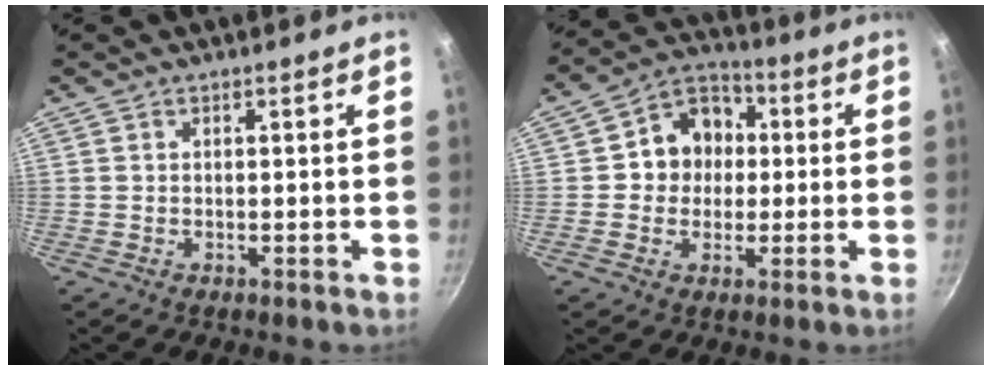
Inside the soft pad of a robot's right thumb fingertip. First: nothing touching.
{"total": 10.1, "force": [0.6, 8.9, 4.6], "torque": [-0.026, 0.019, -0.007]}